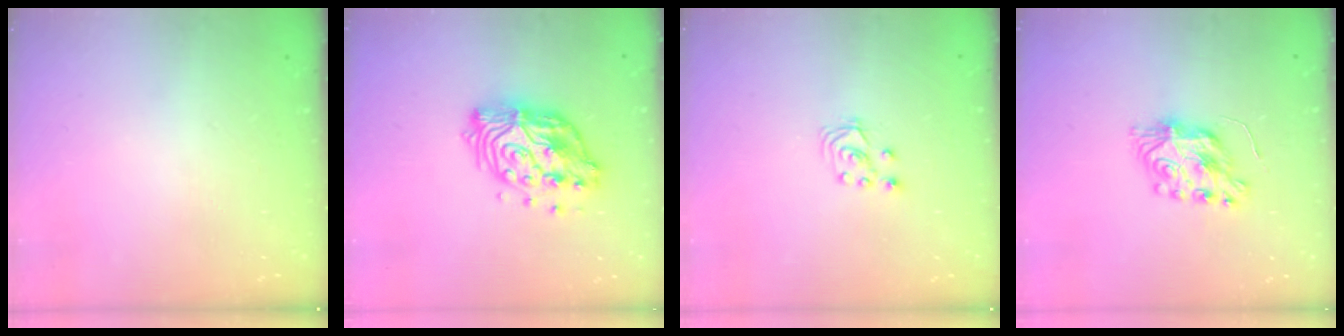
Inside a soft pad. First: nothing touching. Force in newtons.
{"total": 14.1, "press": 14.1, "slide": 1.1}
{"total": 2.8, "press": 2.7, "slide": 0.7}
{"total": 7.9, "press": 7.9, "slide": 0.5}